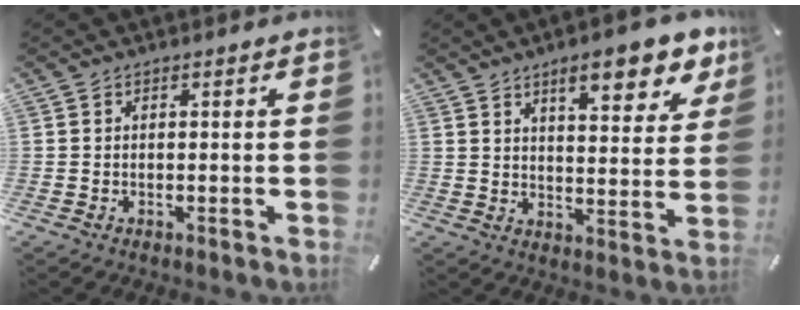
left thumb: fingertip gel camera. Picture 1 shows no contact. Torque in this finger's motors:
{"motor_torque": [1.88, 1.79, 1.32, -1.44, 0.19]}